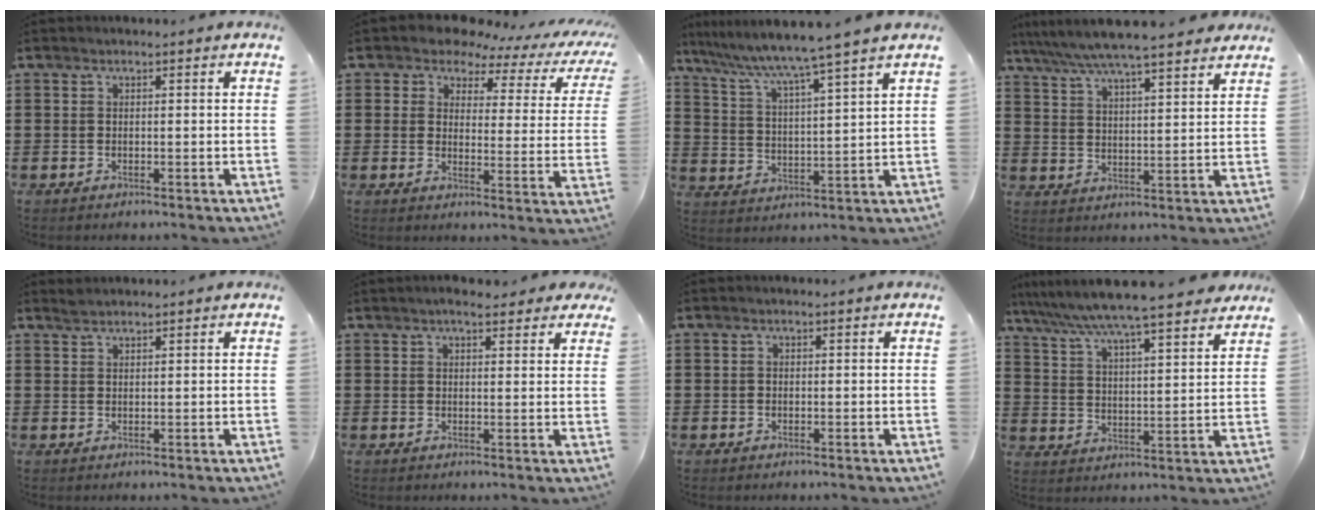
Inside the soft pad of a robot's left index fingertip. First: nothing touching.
{"total": 4.3, "force": [3.5, 2.0, 1.6], "torque": [-0.049, -0.018, 0.053]}
{"total": 5.8, "force": [5.0, -1.6, 2.6], "torque": [-0.073, -0.044, 0.075]}
{"total": 6.4, "force": [5.8, 0.1, 2.7], "torque": [-0.074, -0.027, 0.101]}
{"total": 1.2, "force": [1.2, 0.1, 0.3], "torque": [-0.008, 0.000, 0.022]}
{"total": 3.4, "force": [2.8, 0.8, 1.8], "torque": [-0.041, 0.005, 0.051]}
{"total": 0.7, "force": [0.0, 0.5, 0.4], "torque": [-0.011, 0.003, 0.000]}
{"total": 6.9, "force": [6.3, -0.5, 2.8], "torque": [-0.080, -0.039, 0.104]}